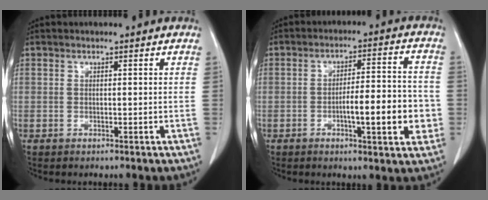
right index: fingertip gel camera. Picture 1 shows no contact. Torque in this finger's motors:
{"motor_torque": [1.10, -0.49, 0.48, 0.10]}